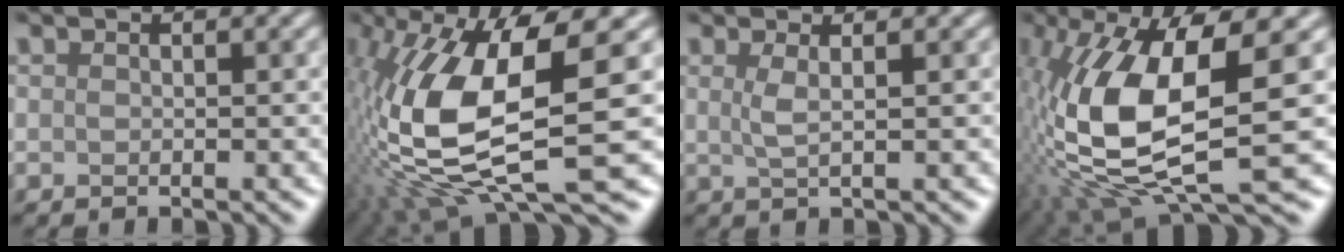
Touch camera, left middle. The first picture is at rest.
{"total": 14.1, "force": [0.2, 4.6, 13.4], "torque": [-0.292, -0.025, 0.019]}
{"total": 1.8, "force": [0.6, 0.5, 1.6], "torque": [-0.030, -0.002, 0.007]}
{"total": 12.8, "force": [-0.2, 4.3, 12.0], "torque": [-0.256, -0.015, -0.002]}